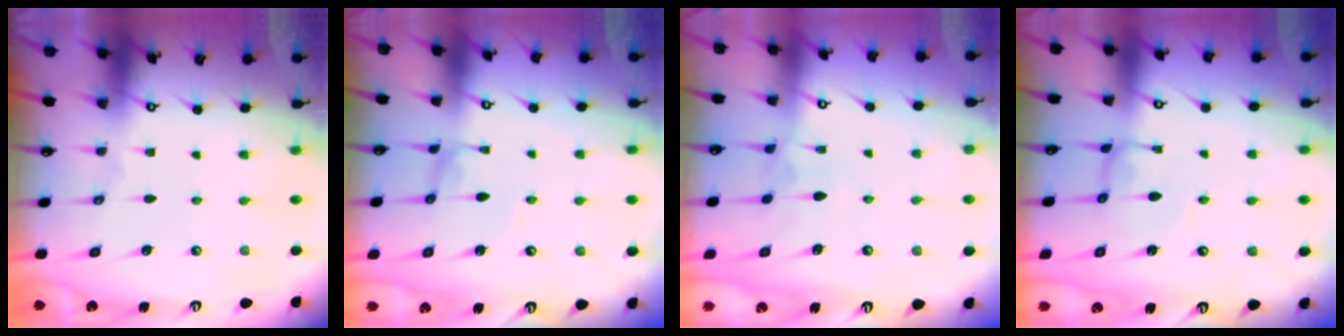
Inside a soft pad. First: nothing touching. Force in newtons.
{"total": 1.6, "press": 1.6, "slide": 0.1}
{"total": 2.0, "press": 1.9, "slide": 0.5}
{"total": 1.3, "press": 1.2, "slide": 0.3}